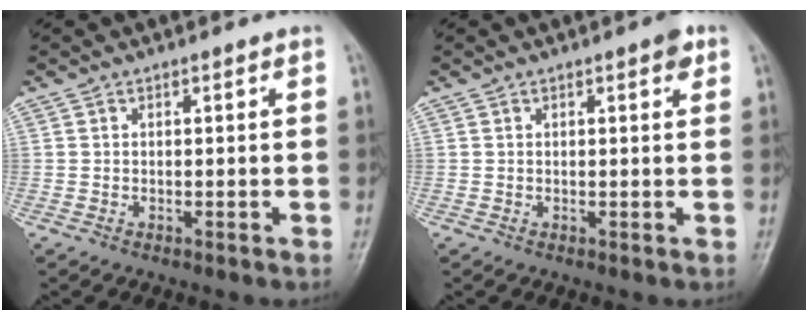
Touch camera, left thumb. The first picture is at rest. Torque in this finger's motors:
{"motor_torque": [0.76, 0.43, 0.41, -0.52, 0.00]}